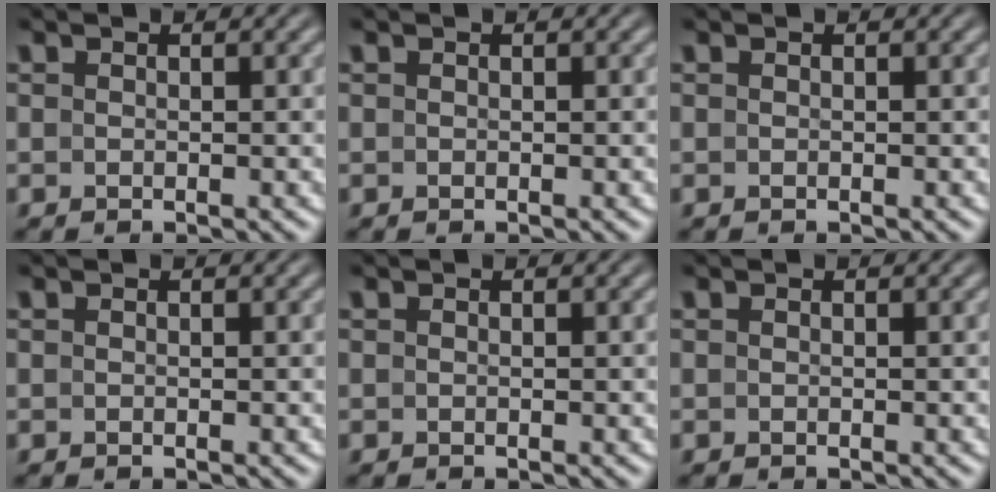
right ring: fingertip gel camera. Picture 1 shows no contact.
{"total": 0.0}
{"total": 0.0}
{"total": 0.0}
{"total": 0.0}
{"total": 0.0}